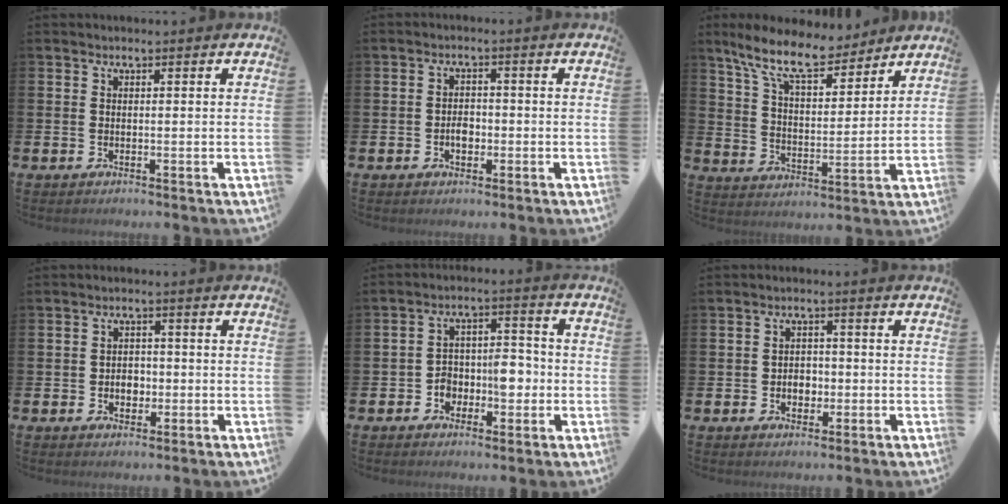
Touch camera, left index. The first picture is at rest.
{"total": 2.4, "force": [-0.6, 1.7, 1.6], "torque": [-0.013, -0.003, -0.017]}
{"total": 10.8, "force": [9.2, 3.2, 4.7], "torque": [-0.115, -0.044, 0.164]}
{"total": 2.6, "force": [-0.6, 2.1, 1.4], "torque": [-0.013, 0.000, -0.018]}
{"total": 5.7, "force": [-1.9, 4.2, 3.4], "torque": [-0.057, 0.008, -0.041]}
{"total": 2.7, "force": [-0.7, 2.2, 1.3], "torque": [-0.012, -0.001, -0.020]}